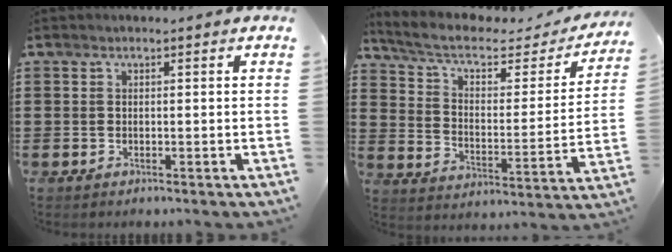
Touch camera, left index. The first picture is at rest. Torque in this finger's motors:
{"motor_torque": [1.10, -1.04, 0.18, 0.05]}